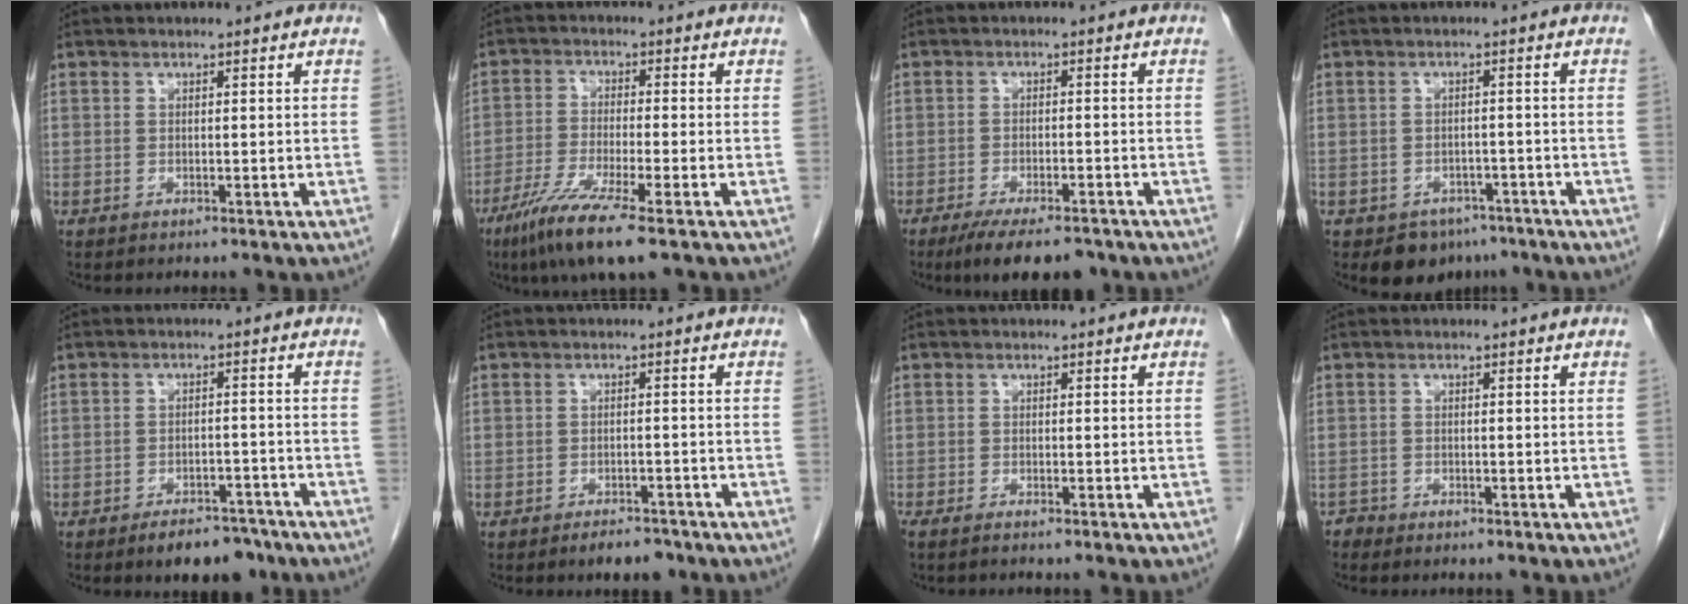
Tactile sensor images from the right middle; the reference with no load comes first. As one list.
[{"total": 9.1, "force": [-5.6, -0.2, 7.1], "torque": [-0.143, -0.030, -0.104]}, {"total": 8.8, "force": [-6.8, 2.2, 5.1], "torque": [-0.079, -0.015, -0.103]}, {"total": 4.2, "force": [-2.9, 2.9, 0.8], "torque": [-0.009, 0.005, -0.035]}, {"total": 6.2, "force": [-4.9, 2.6, 2.9], "torque": [-0.040, 0.000, -0.069]}, {"total": 3.3, "force": [-2.6, 1.2, 1.6], "torque": [-0.027, -0.002, -0.033]}, {"total": 1.6, "force": [-1.3, -0.2, 0.8], "torque": [-0.007, -0.001, -0.019]}, {"total": 0.8, "force": [-0.7, 0.1, -0.3], "torque": [0.010, -0.002, -0.016]}]